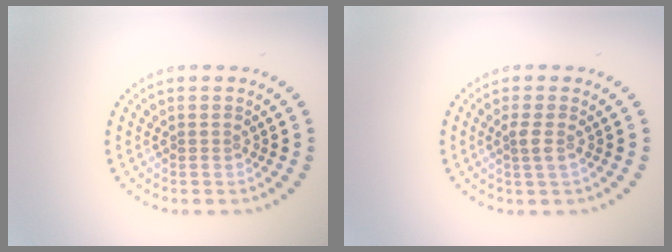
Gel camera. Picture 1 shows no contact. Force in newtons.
{"total": 1.3, "press": 1.1, "slide": 0.7}